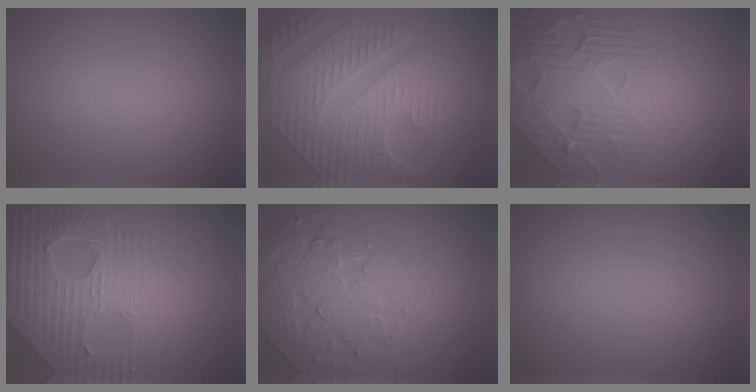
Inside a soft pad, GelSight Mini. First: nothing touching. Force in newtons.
{"total": 10.3, "press": 7.1, "slide": 7.5}
{"total": 8.7, "press": 5.9, "slide": 6.4}
{"total": 9.0, "press": 6.2, "slide": 6.6}
{"total": 4.8, "press": 4.7, "slide": 1.1}
{"total": 0.0}